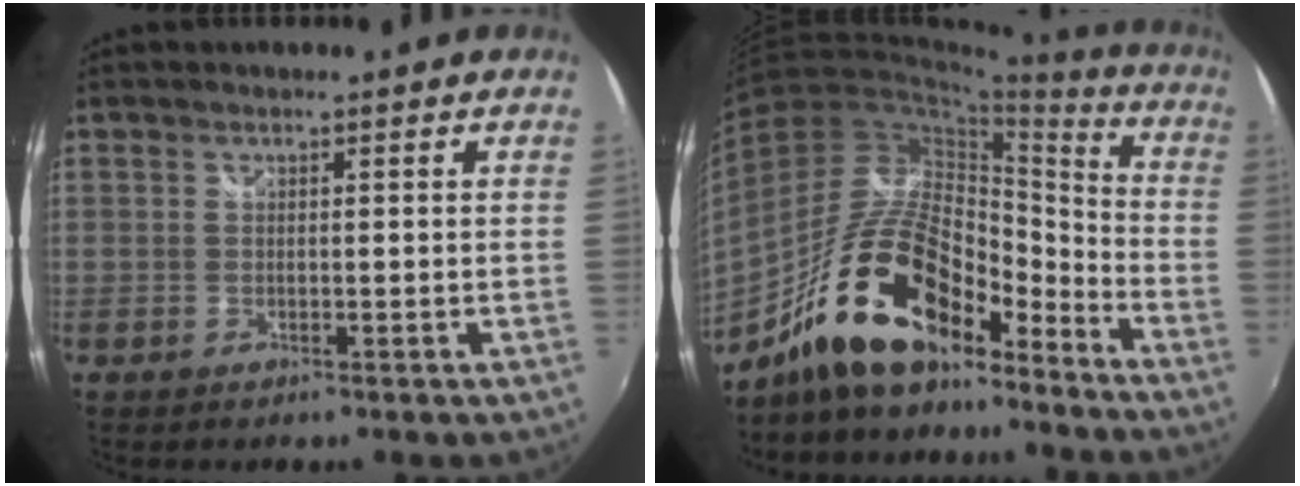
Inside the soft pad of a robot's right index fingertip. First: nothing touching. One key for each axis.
{"total": 20.4, "fx": -14.9, "fy": 7.7, "fz": 11.5, "tx": -0.220, "ty": 0.009, "tz": -0.262}